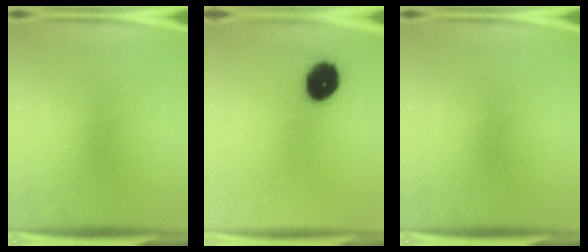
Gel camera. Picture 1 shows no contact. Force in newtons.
{"total": 11.3}
{"total": 0.0}